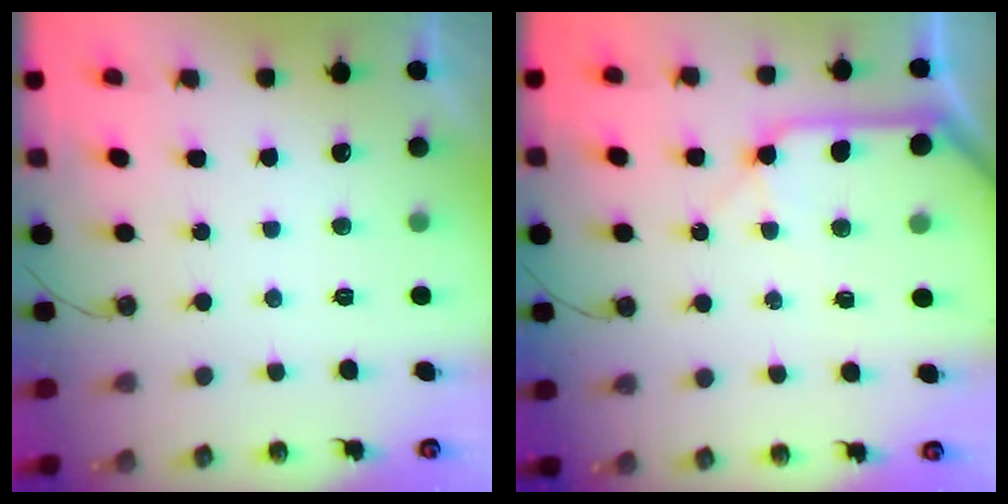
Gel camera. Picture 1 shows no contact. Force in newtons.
{"total": 10.6, "press": 10.5, "slide": 1.5}